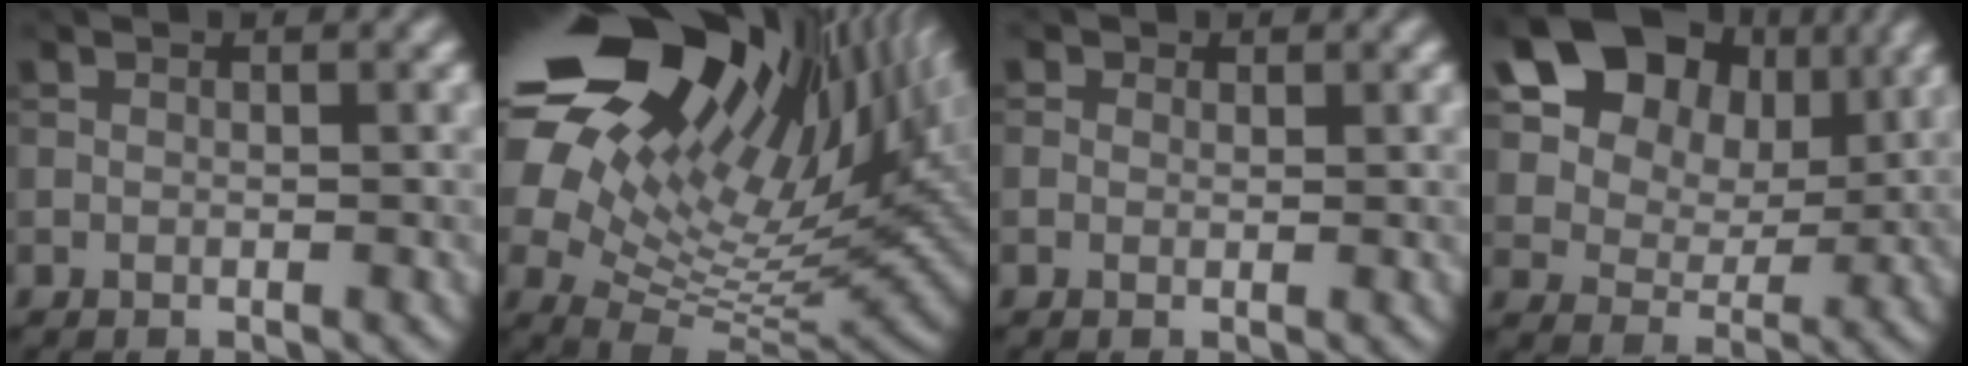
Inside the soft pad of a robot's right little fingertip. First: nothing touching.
{"total": 22.2, "force": [10.0, 10.7, 16.8], "torque": [-0.283, 0.031, 0.169]}
{"total": 0.8, "force": [0.3, 0.7, 0.2], "torque": [-0.002, -0.002, -0.001]}
{"total": 18.7, "force": [8.7, 13.9, 9.0], "torque": [-0.206, 0.025, 0.180]}